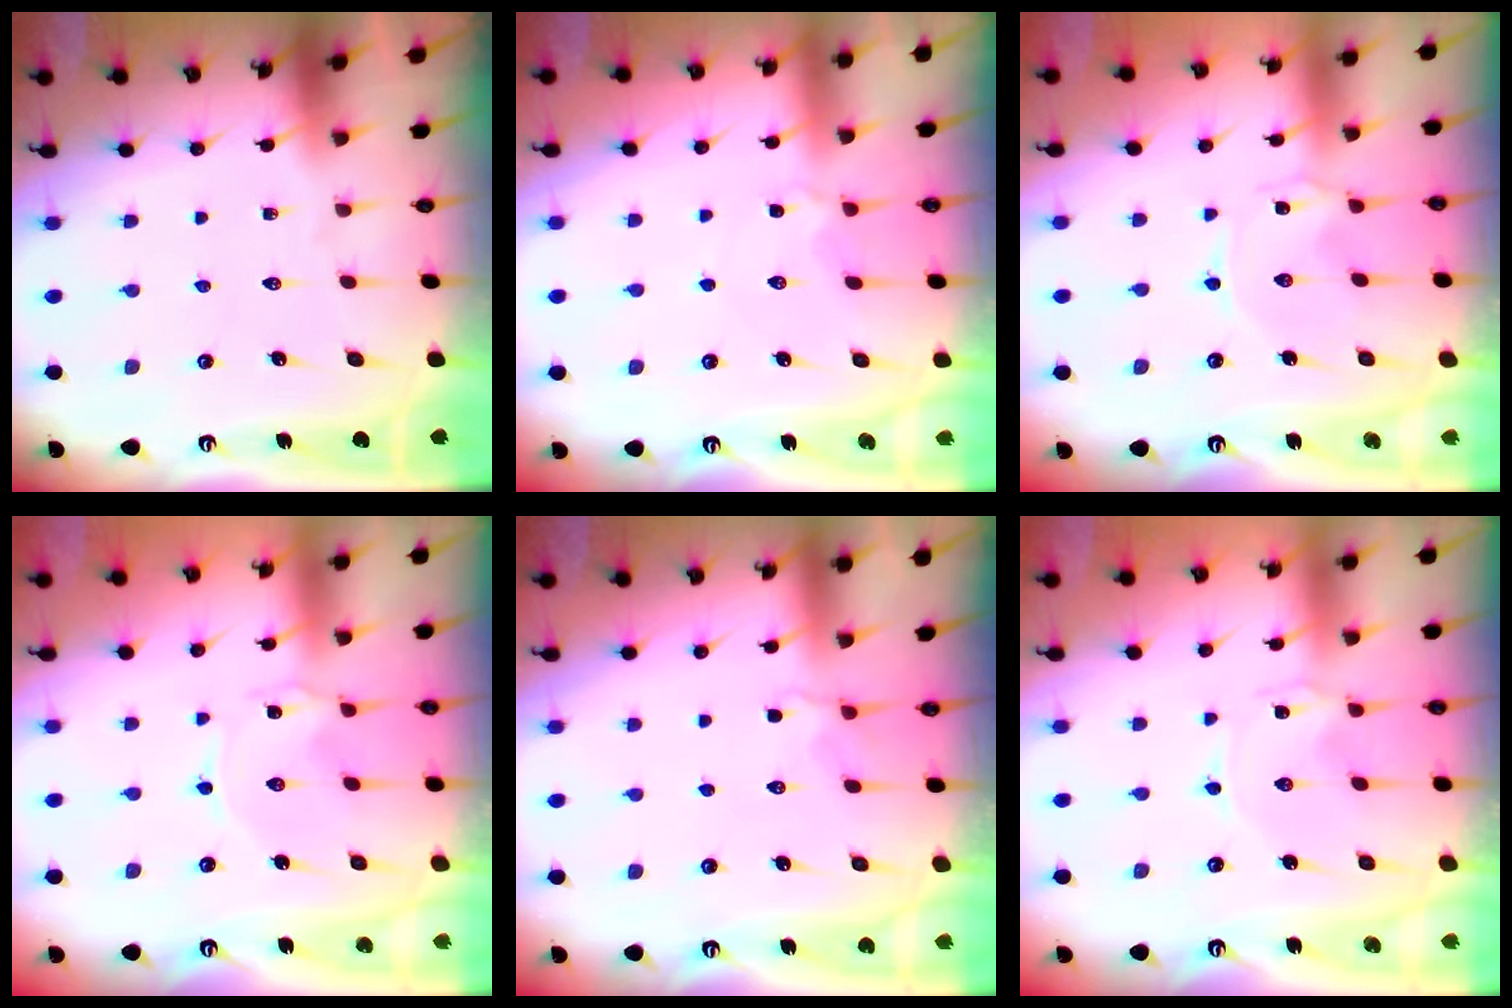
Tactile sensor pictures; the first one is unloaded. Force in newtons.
{"total": 2.9, "press": 2.9, "slide": 0.5}
{"total": 0.0}
{"total": 0.5, "press": 0.5, "slide": 0.1}
{"total": 2.7, "press": 2.1, "slide": 1.8}
{"total": 0.0}